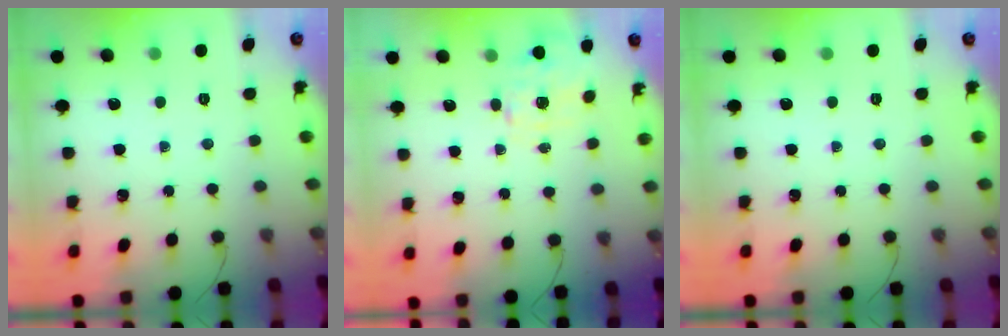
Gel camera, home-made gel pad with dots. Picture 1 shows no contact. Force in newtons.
{"total": 2.3, "press": 2.2, "slide": 0.6}
{"total": 0.0}